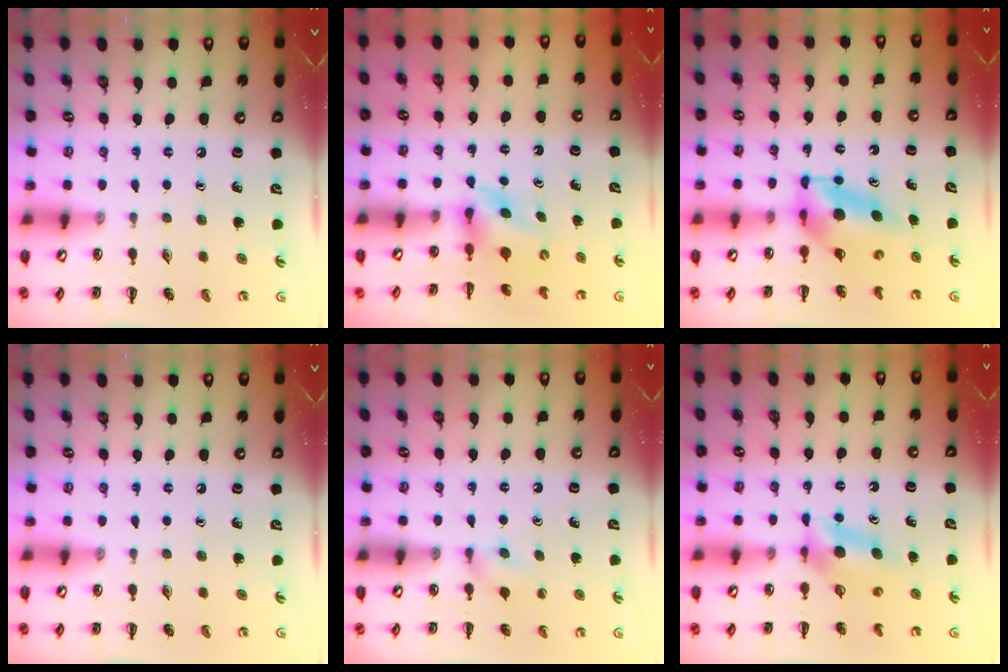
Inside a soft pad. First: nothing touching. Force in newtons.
{"total": 4.0, "press": 3.9, "slide": 0.9}
{"total": 5.4, "press": 5.4, "slide": 0.7}
{"total": 0.0}
{"total": 4.7, "press": 4.4, "slide": 1.7}
{"total": 4.4, "press": 4.3, "slide": 0.6}